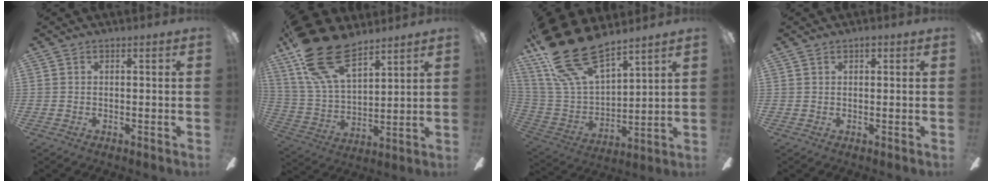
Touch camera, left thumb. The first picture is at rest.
{"total": 21.9, "force": [14.1, 10.1, 13.2], "torque": [-0.274, -0.068, 0.256]}
{"total": 22.1, "force": [17.7, 7.8, 10.7], "torque": [-0.237, -0.109, 0.318]}
{"total": 1.5, "force": [1.0, 0.8, 0.7], "torque": [-0.006, 0.001, 0.016]}